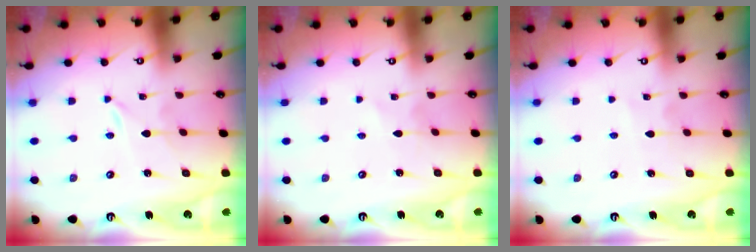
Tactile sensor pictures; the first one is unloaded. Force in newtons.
{"total": 0.9, "press": 0.9, "slide": 0.0}
{"total": 3.6, "press": 3.6, "slide": 0.4}